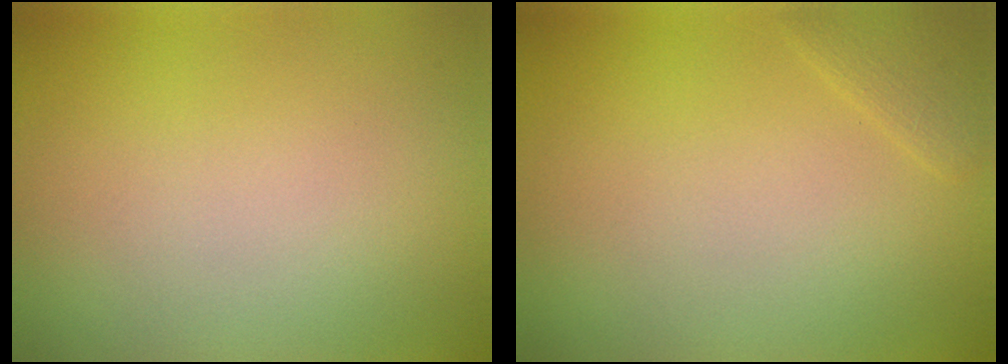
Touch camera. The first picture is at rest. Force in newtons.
{"total": 1.2, "press": 1.2, "slide": 0.0}